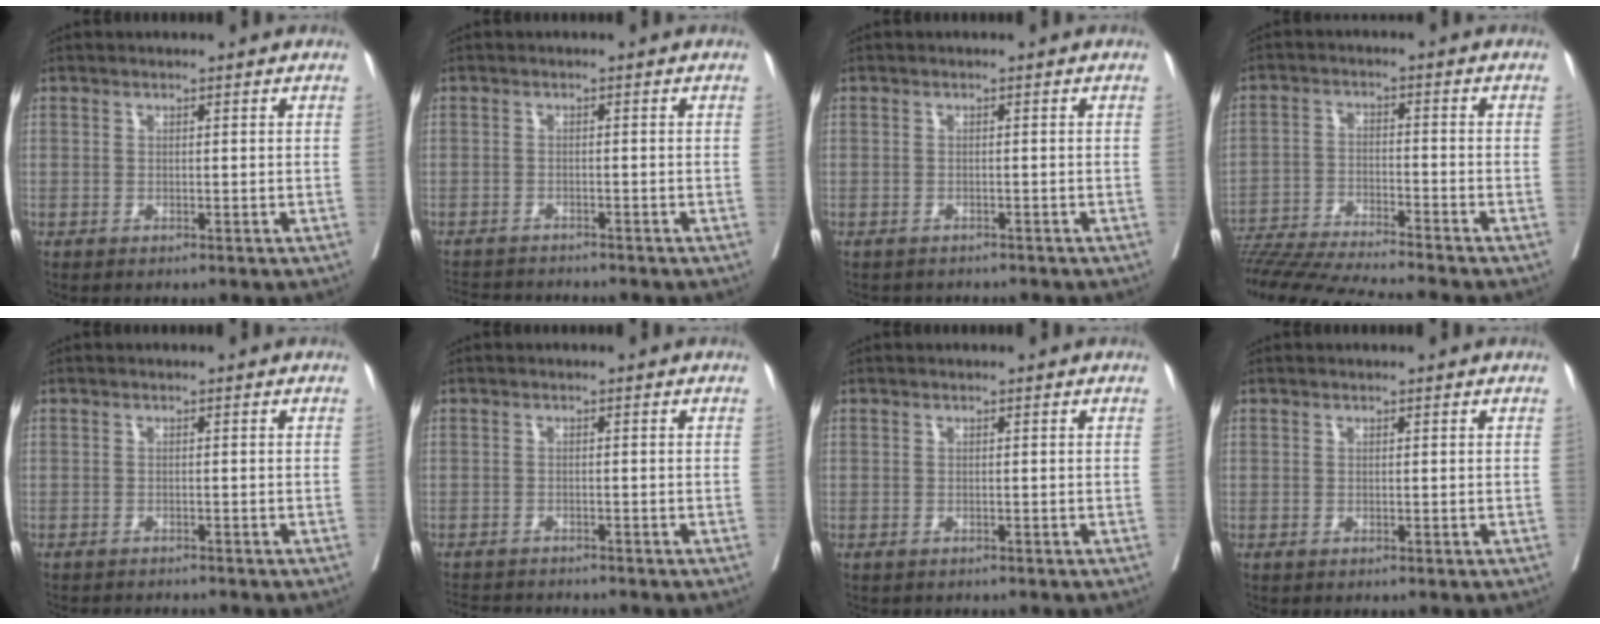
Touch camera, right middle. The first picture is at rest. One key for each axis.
{"total": 5.7, "fx": -5.6, "fy": 0.3, "fz": 0.9, "tx": -0.008, "ty": -0.009, "tz": -0.089}
{"total": 3.5, "fx": -3.2, "fy": 1.2, "fz": 0.6, "tx": -0.007, "ty": -0.002, "tz": -0.042}
{"total": 12.9, "fx": -11.9, "fy": -1.8, "fz": 4.6, "tx": -0.059, "ty": -0.019, "tz": -0.202}
{"total": 3.4, "fx": -3.4, "fy": 0.1, "fz": 0.5, "tx": -0.002, "ty": -0.009, "tz": -0.049}
{"total": 4.9, "fx": -4.9, "fy": 0.3, "fz": 0.7, "tx": -0.004, "ty": -0.013, "tz": -0.079}
{"total": 0.8, "fx": -0.7, "fy": 0.3, "fz": 0.1, "tx": -0.006, "ty": -0.001, "tz": -0.012}
{"total": 0.0}